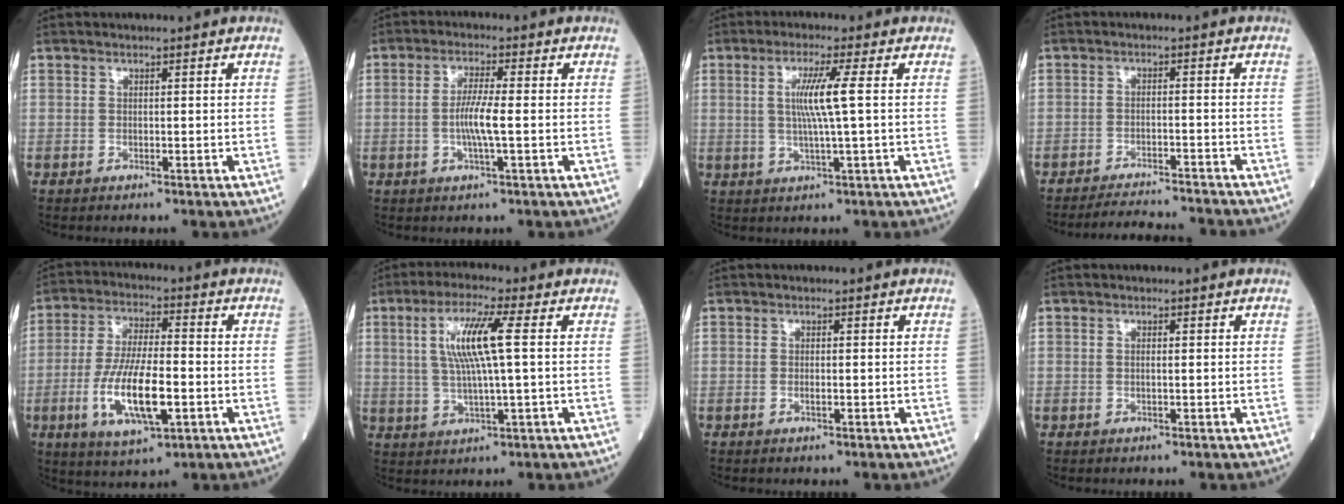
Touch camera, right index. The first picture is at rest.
{"total": 5.0, "force": [-0.7, 0.1, 4.9], "torque": [-0.101, -0.002, -0.015]}
{"total": 5.8, "force": [0.8, -0.9, 5.6], "torque": [-0.112, -0.002, 0.019]}
{"total": 8.7, "force": [-8.5, -0.3, 1.7], "torque": [-0.019, -0.006, -0.128]}
{"total": 12.6, "force": [-3.4, 3.3, 11.7], "torque": [-0.234, -0.010, -0.058]}
{"total": 8.8, "force": [1.8, 0.2, 8.6], "torque": [-0.175, 0.006, 0.036]}
{"total": 0.8, "force": [-0.2, 0.2, 0.8], "torque": [-0.017, -0.001, -0.004]}
{"total": 0.5, "force": [0.0, 0.1, 0.5], "torque": [-0.012, 0.000, 0.000]}